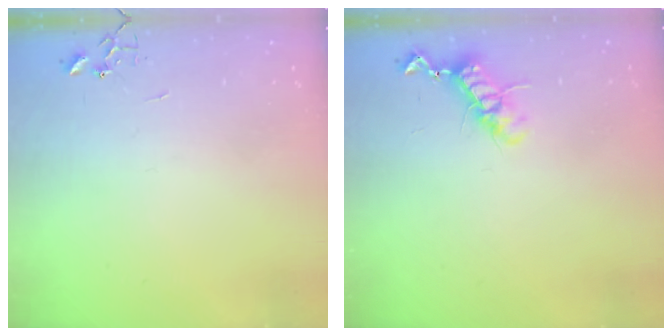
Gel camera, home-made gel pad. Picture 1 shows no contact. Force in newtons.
{"total": 11.1, "press": 11.1, "slide": 0.3}